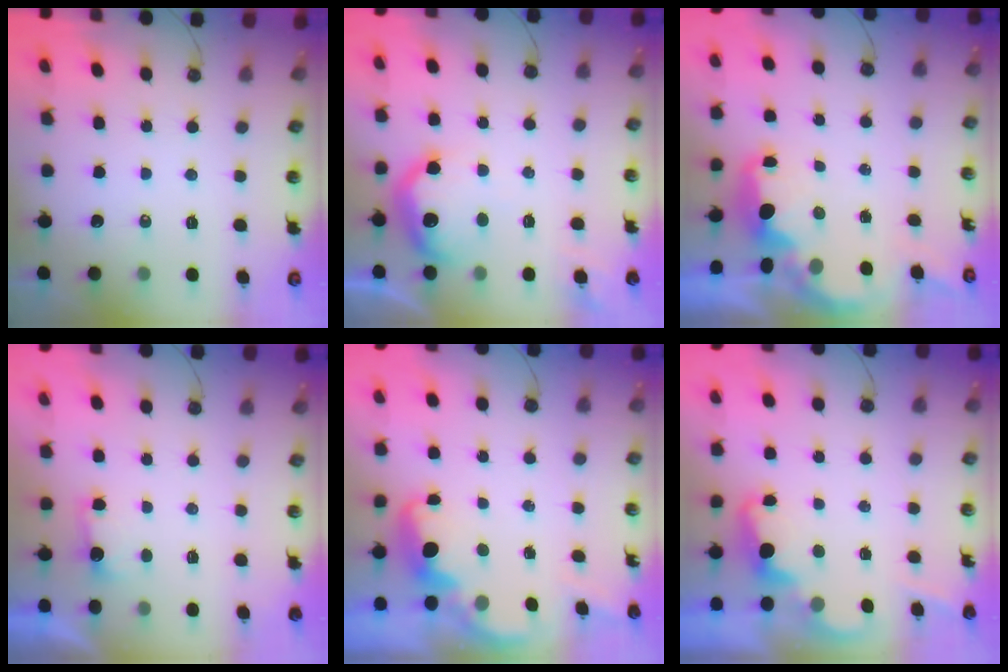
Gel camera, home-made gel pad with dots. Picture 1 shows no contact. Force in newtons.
{"total": 13.8, "press": 13.7, "slide": 0.8}
{"total": 3.5, "press": 3.4, "slide": 0.4}
{"total": 2.3, "press": 2.2, "slide": 0.8}
{"total": 2.7, "press": 2.6, "slide": 0.5}
{"total": 2.4, "press": 2.4, "slide": 0.6}